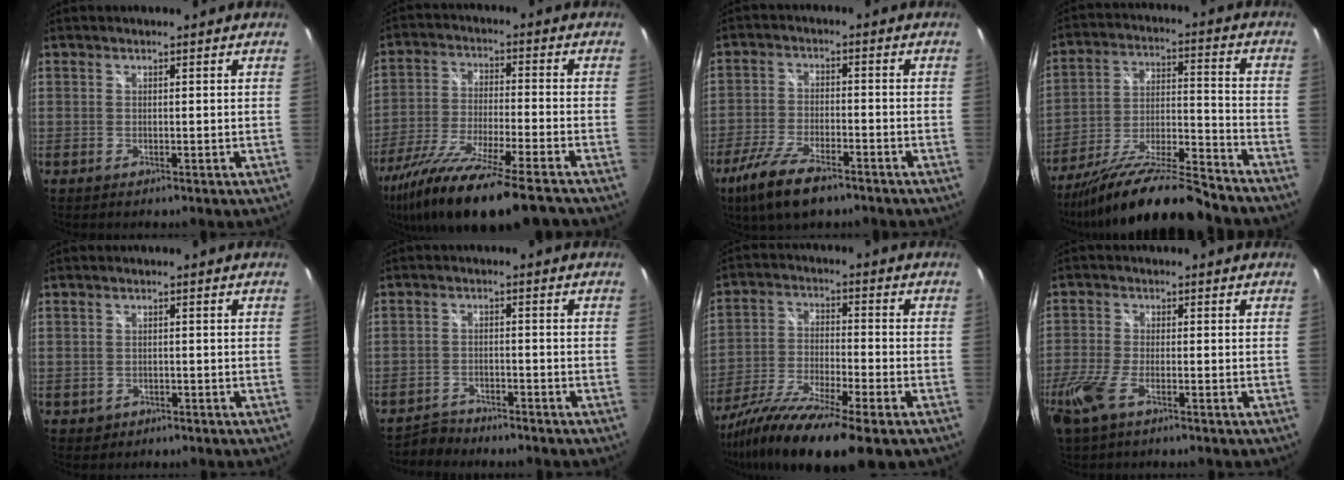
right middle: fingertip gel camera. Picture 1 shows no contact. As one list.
[{"total": 19.3, "force": [-14.9, 1.5, 12.1], "torque": [-0.242, -0.057, -0.263]}, {"total": 10.7, "force": [-7.4, 3.5, 6.9], "torque": [-0.164, -0.025, -0.140]}, {"total": 18.7, "force": [-16.3, 1.5, 9.0], "torque": [-0.170, -0.027, -0.266]}, {"total": 2.3, "force": [-0.8, 2.0, 0.7], "torque": [-0.020, -0.003, -0.008]}, {"total": 4.5, "force": [-4.2, 1.6, 0.4], "torque": [-0.022, -0.001, -0.072]}, {"total": 16.8, "force": [-11.9, 2.2, 11.5], "torque": [-0.231, -0.052, -0.218]}, {"total": 8.3, "force": [-4.7, 3.1, 6.1], "torque": [-0.154, -0.020, -0.092]}]